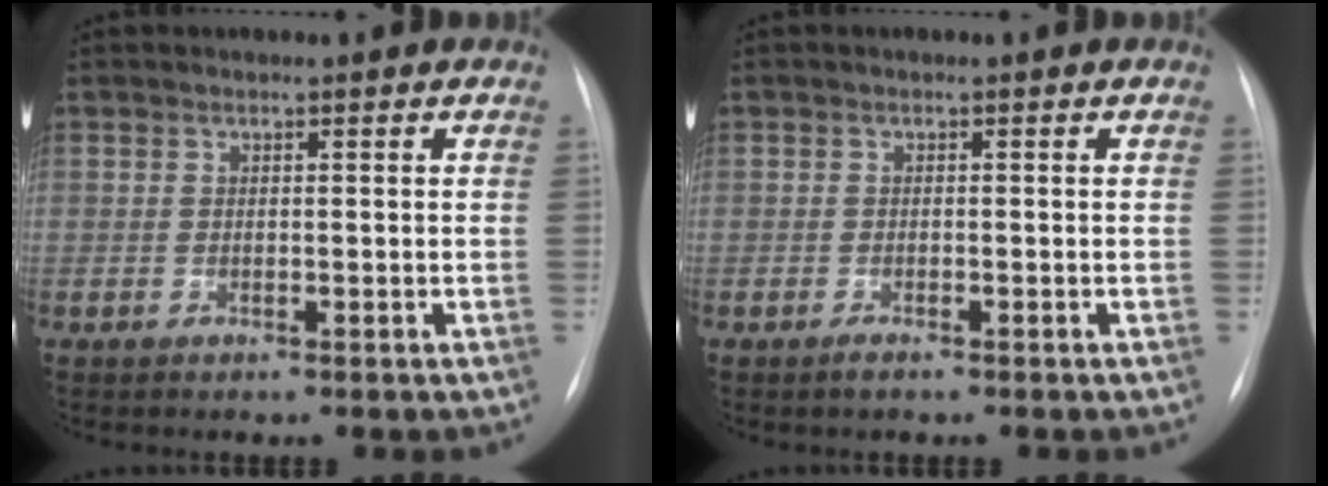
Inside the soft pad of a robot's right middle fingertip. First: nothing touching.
{"total": 0.8, "force": [-0.5, 0.0, 0.5], "torque": [-0.013, -0.003, -0.008]}